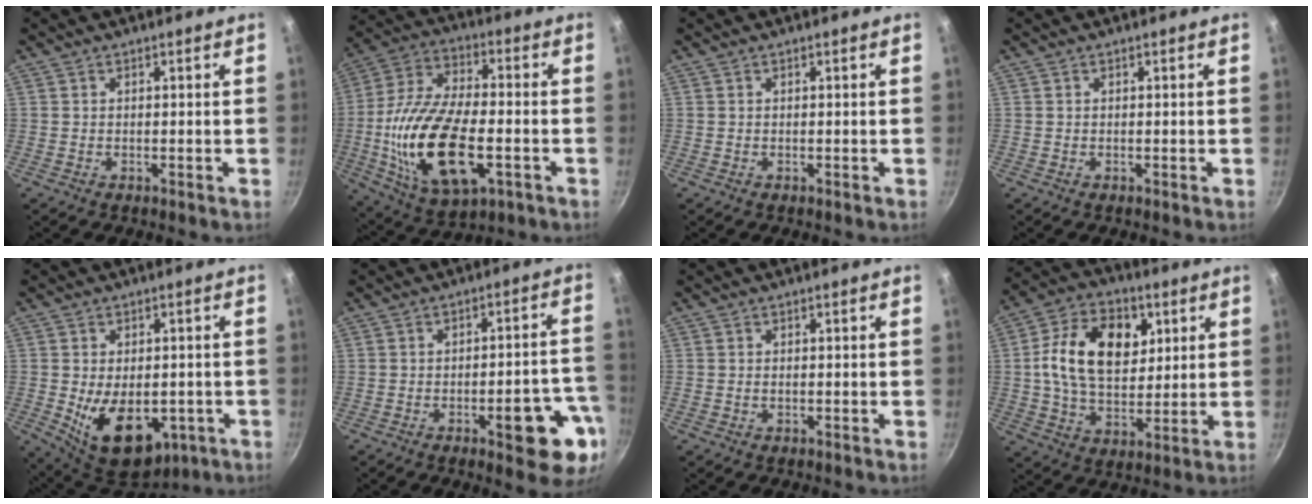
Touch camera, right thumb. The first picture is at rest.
{"total": 22.6, "force": [-4.7, 10.6, 19.4], "torque": [-0.380, 0.019, -0.094]}
{"total": 0.0}
{"total": 0.0}
{"total": 14.9, "force": [-3.6, 9.1, 11.2], "torque": [-0.138, -0.010, -0.032]}
{"total": 12.8, "force": [-5.0, 4.3, 10.9], "torque": [-0.102, 0.031, -0.060]}
{"total": 0.6, "force": [-0.1, 0.5, 0.3], "torque": [-0.005, 0.002, -0.002]}
{"total": 17.4, "force": [4.2, 11.7, 12.2], "torque": [-0.182, -0.002, 0.063]}